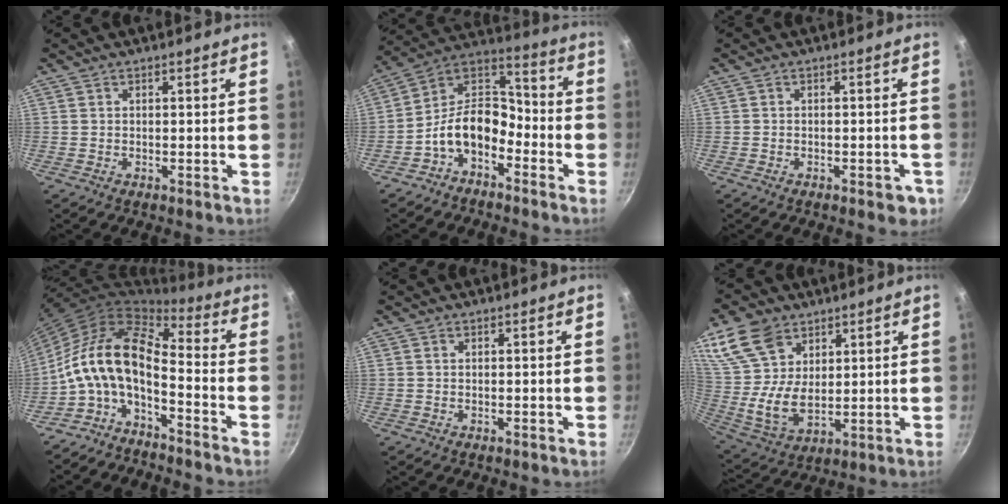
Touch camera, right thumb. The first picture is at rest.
{"total": 12.1, "force": [-5.7, 7.6, 7.5], "torque": [-0.105, 0.077, -0.129]}
{"total": 3.6, "force": [-1.8, 1.7, 2.6], "torque": [-0.023, 0.013, -0.013]}
{"total": 13.8, "force": [-4.0, 6.4, 11.6], "torque": [-0.220, 0.052, -0.092]}
{"total": 0.0}
{"total": 16.6, "force": [8.7, 10.8, 9.1], "torque": [-0.180, -0.032, 0.182]}